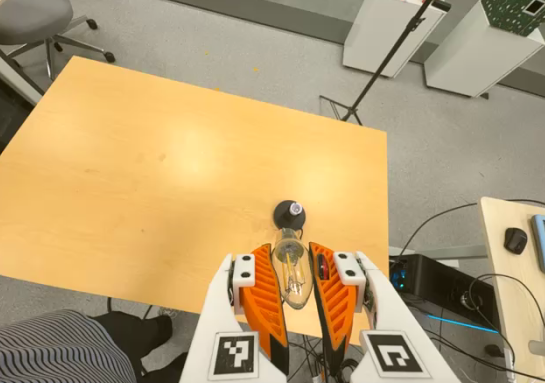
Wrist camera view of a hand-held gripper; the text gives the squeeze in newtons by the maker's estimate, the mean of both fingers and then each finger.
{"total": 21.0, "left": 24.7, "right": 17.4}